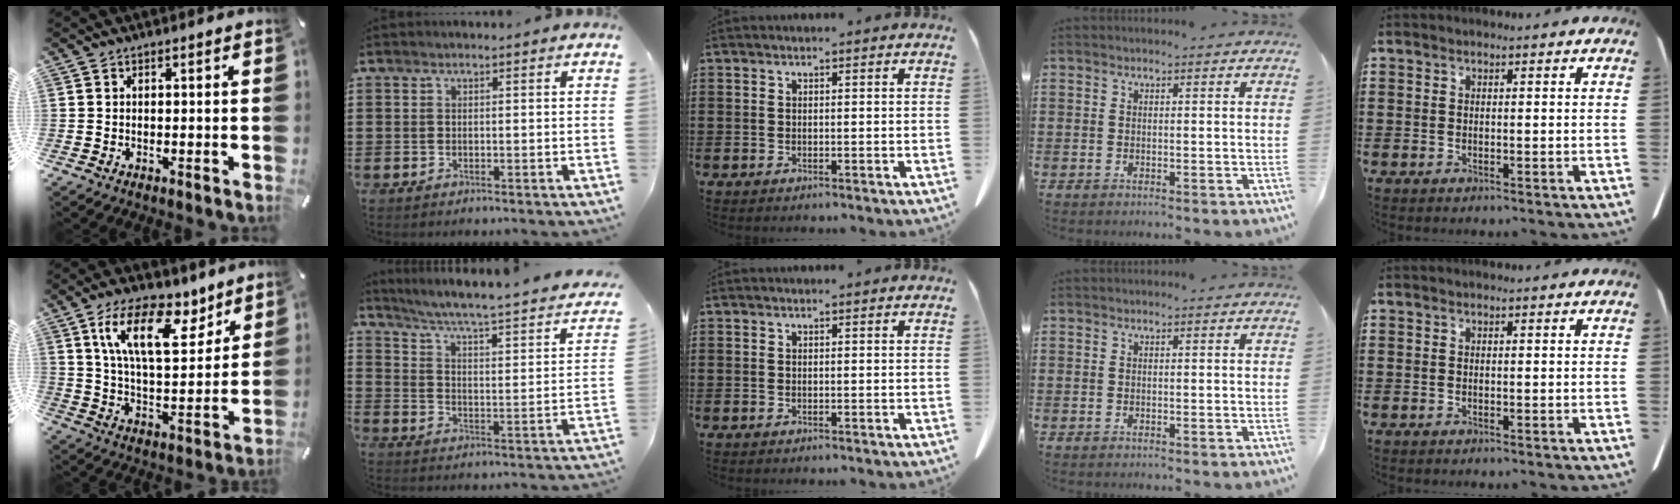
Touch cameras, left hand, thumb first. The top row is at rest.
{"thumb": {"total": 16.5, "force": [9.9, 7.5, 10.8], "torque": [-0.189, -0.034, 0.174]}, "index": {"total": 3.4, "force": [2.5, -0.2, 2.3], "torque": [-0.060, -0.034, 0.029]}}